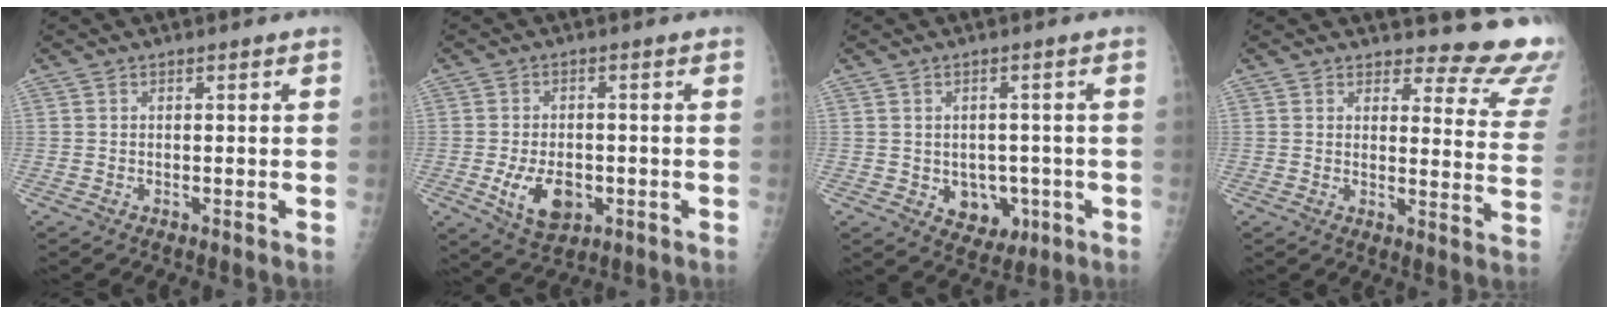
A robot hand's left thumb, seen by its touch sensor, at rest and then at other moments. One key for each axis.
{"total": 7.9, "fx": -2.1, "fy": 4.9, "fz": 5.8, "tx": -0.092, "ty": -0.002, "tz": -0.025}
{"total": 6.3, "fx": -1.4, "fy": 5.1, "fz": 3.4, "tx": -0.017, "ty": 0.005, "tz": -0.005}
{"total": 14.2, "fx": 13.5, "fy": 3.6, "fz": 2.8, "tx": 0.013, "ty": -0.142, "tz": 0.125}